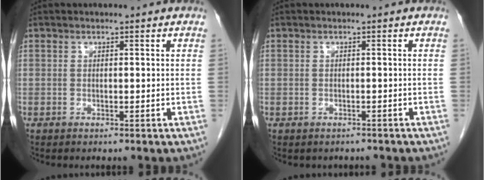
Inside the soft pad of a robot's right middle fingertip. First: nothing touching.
{"total": 1.4, "force": [-1.2, 0.7, 0.1], "torque": [-0.007, 0.000, -0.016]}